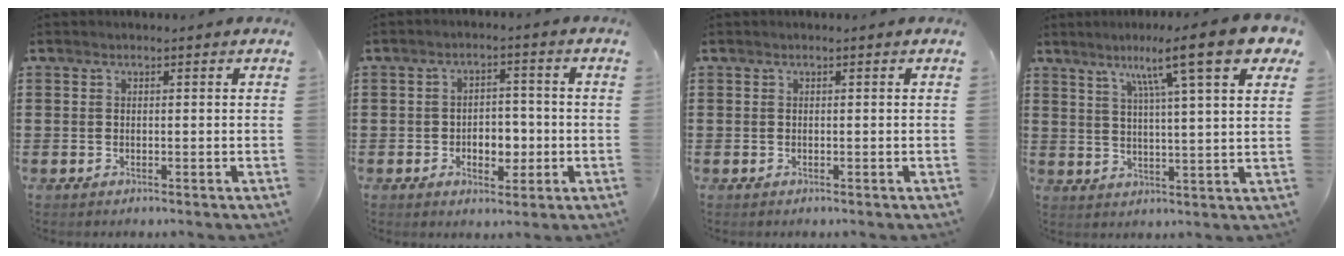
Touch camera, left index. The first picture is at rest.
{"total": 4.6, "force": [-1.2, 3.0, 3.2], "torque": [-0.056, 0.006, -0.028]}
{"total": 0.0}
{"total": 12.7, "force": [7.8, 1.0, 10.0], "torque": [-0.179, -0.019, 0.120]}